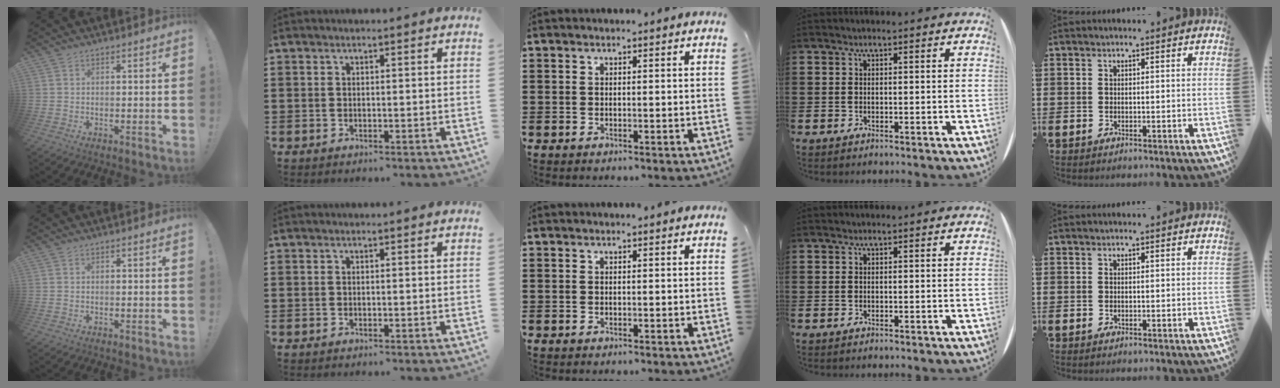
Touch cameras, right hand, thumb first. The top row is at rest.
{}